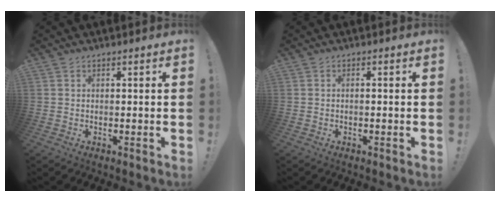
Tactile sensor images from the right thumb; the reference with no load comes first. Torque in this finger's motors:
{"motor_torque": [0.28, 0.13, 0.12, -0.06, 0.02]}